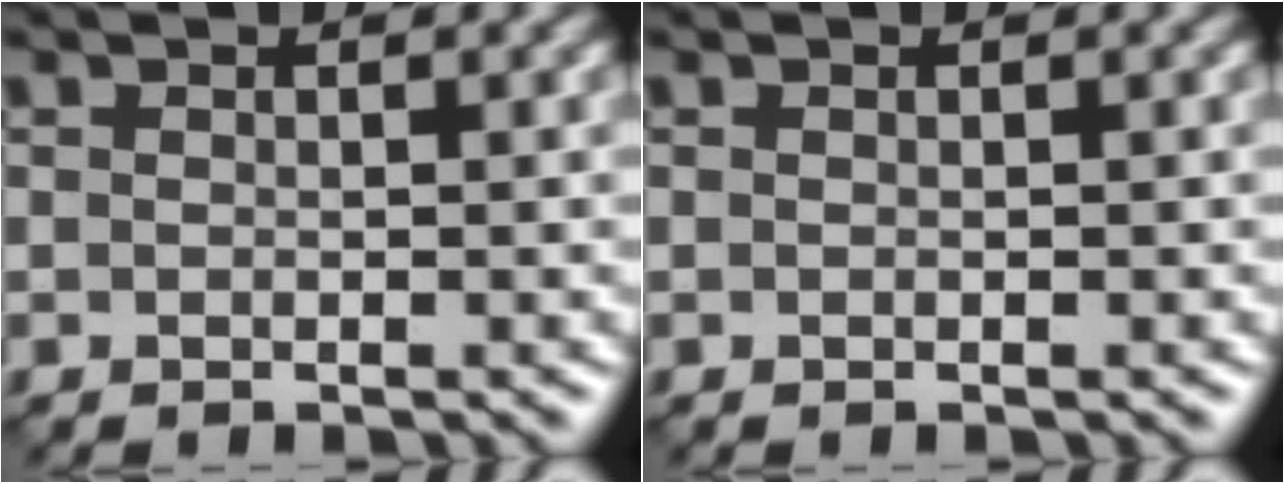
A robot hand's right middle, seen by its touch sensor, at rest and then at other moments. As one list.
[{"total": 0.0}]